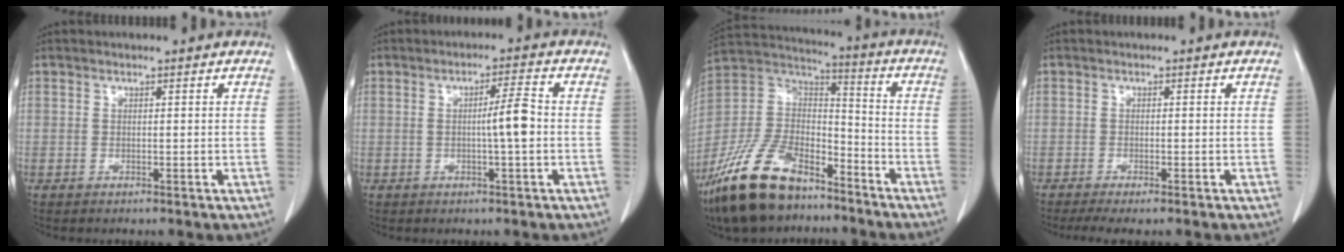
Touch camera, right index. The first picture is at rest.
{"total": 4.5, "force": [-0.4, -0.1, 4.5], "torque": [-0.072, 0.004, -0.009]}
{"total": 18.7, "force": [-13.4, 8.3, 9.9], "torque": [-0.214, 0.015, -0.246]}
{"total": 4.0, "force": [-3.1, 0.5, 2.4], "torque": [-0.037, -0.010, -0.048]}